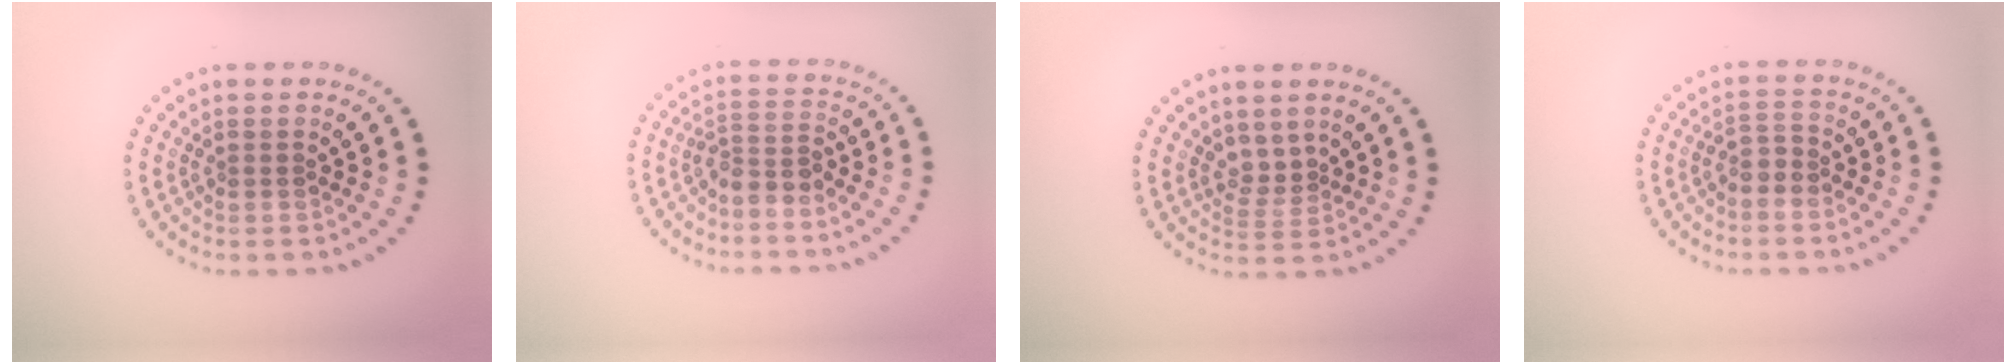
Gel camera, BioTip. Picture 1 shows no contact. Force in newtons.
{"total": 2.3, "press": 1.9, "slide": 1.4}
{"total": 1.8, "press": 1.2, "slide": 1.4}
{"total": 1.7, "press": 1.5, "slide": 0.9}